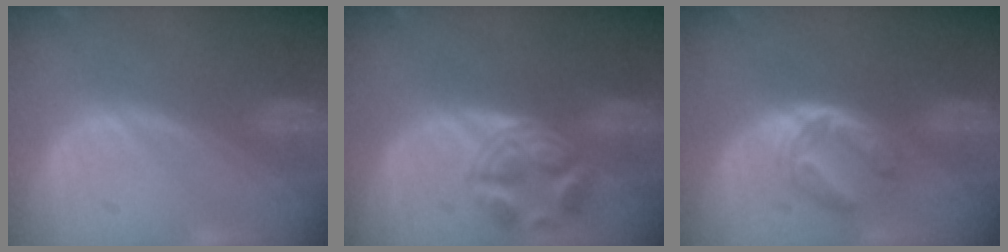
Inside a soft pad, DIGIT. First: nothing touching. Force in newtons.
{"total": 5.4, "press": 5.3, "slide": 1.0}
{"total": 6.0, "press": 5.0, "slide": 3.3}